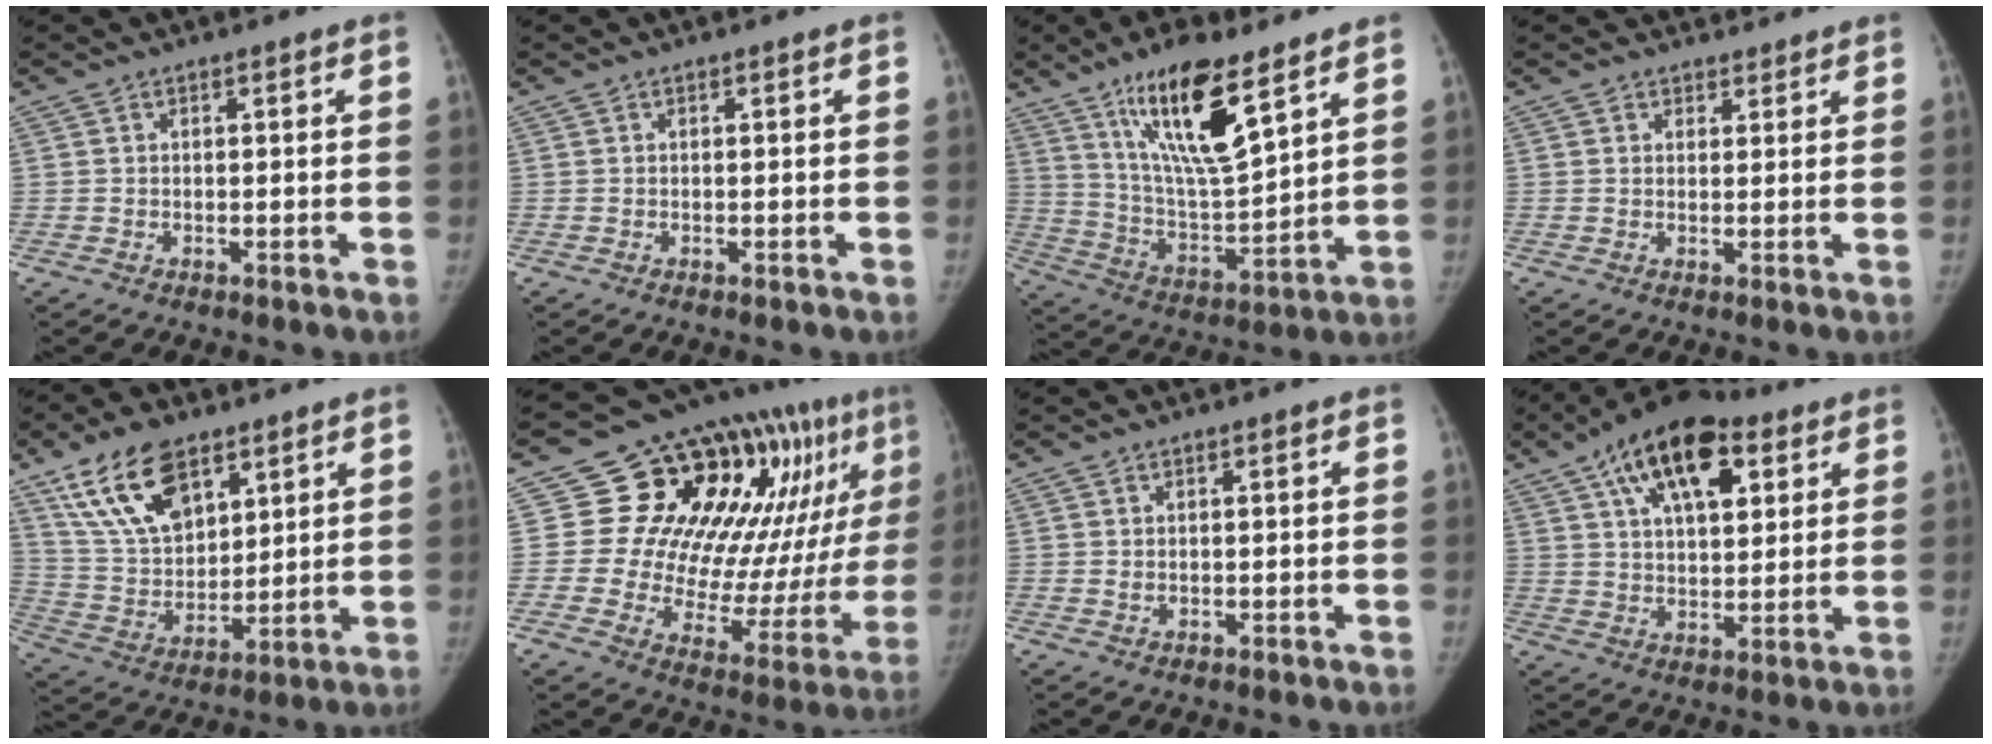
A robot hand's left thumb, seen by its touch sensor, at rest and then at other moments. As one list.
[{"total": 0.0}, {"total": 17.4, "force": [10.3, 4.4, 13.3], "torque": [-0.223, -0.056, 0.198]}, {"total": 2.4, "force": [2.1, 1.2, -0.3], "torque": [0.028, -0.012, 0.024]}, {"total": 16.8, "force": [10.0, 9.0, 10.0], "torque": [-0.150, -0.037, 0.197]}, {"total": 25.5, "force": [9.8, 13.5, 19.3], "torque": [-0.209, -0.008, 0.155]}, {"total": 0.8, "force": [0.5, 0.4, 0.5], "torque": [-0.005, -0.004, 0.012]}, {"total": 17.8, "force": [8.5, 8.9, 12.8], "torque": [-0.180, -0.012, 0.138]}]